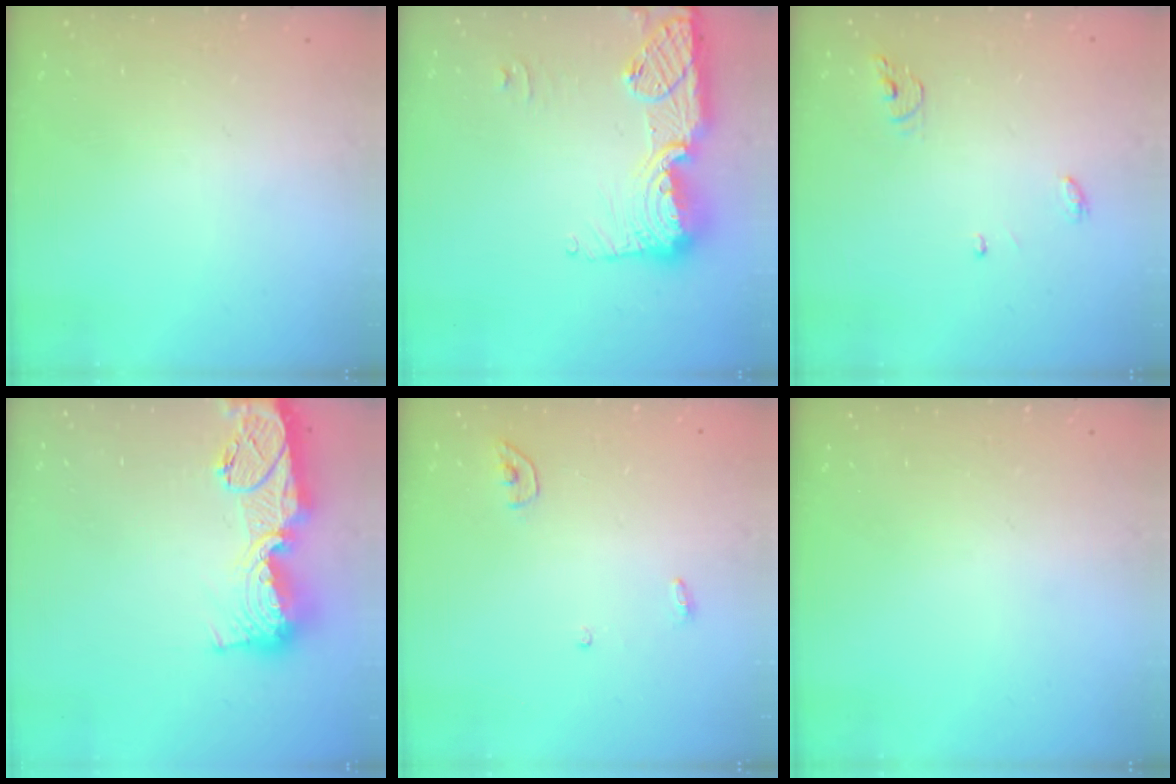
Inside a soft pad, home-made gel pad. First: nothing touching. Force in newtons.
{"total": 16.5, "press": 16.5, "slide": 1.1}
{"total": 4.5, "press": 4.5, "slide": 0.3}
{"total": 18.5, "press": 18.4, "slide": 1.7}
{"total": 3.4, "press": 3.4, "slide": 0.3}
{"total": 0.0}